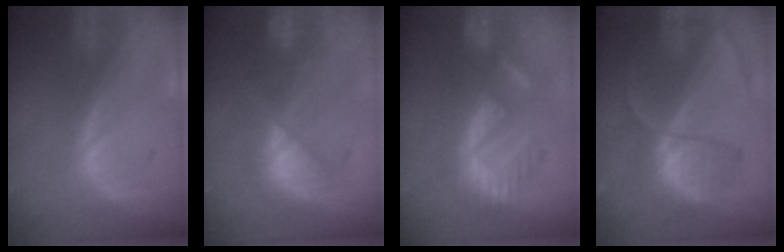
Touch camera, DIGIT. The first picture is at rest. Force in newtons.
{"total": 7.5, "press": 7.1, "slide": 2.5}
{"total": 8.3, "press": 7.7, "slide": 3.1}
{"total": 6.9, "press": 6.6, "slide": 2.0}